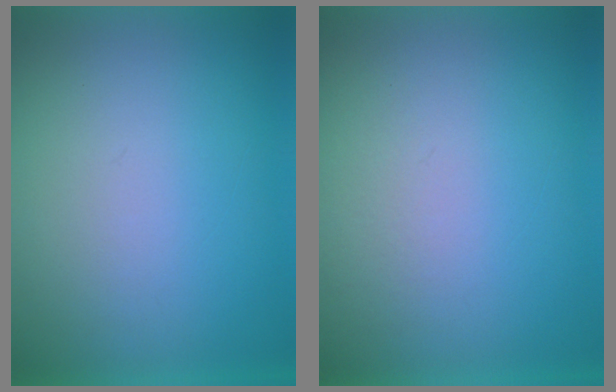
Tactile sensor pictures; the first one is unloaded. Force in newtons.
{"total": 2.0}